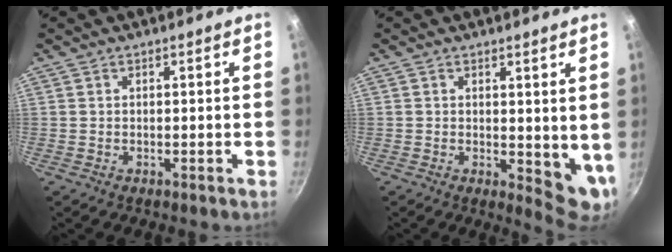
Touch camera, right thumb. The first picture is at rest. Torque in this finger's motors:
{"motor_torque": [-0.30, 0.49, 0.05, 0.16, -0.04]}